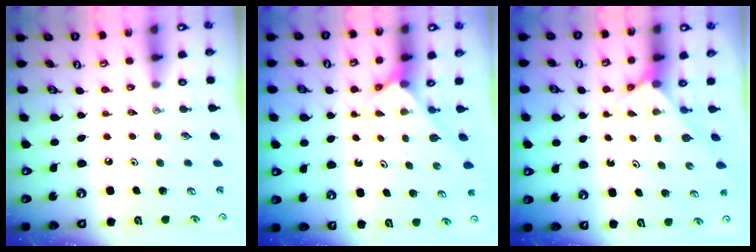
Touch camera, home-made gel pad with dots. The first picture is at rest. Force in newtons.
{"total": 2.4, "press": 2.4, "slide": 0.2}
{"total": 2.7, "press": 2.7, "slide": 0.2}